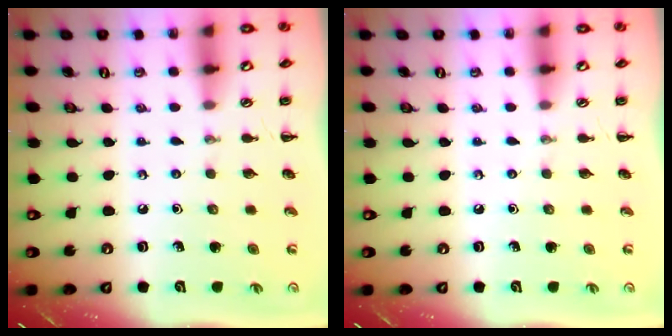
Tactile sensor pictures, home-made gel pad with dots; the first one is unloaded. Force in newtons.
{"total": 0.0}